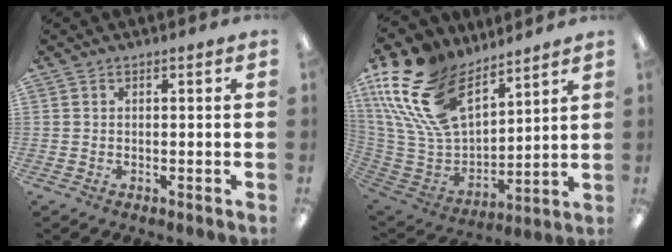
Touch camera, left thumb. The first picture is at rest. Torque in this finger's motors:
{"motor_torque": [0.71, 0.59, 1.26, -1.52, 0.67]}